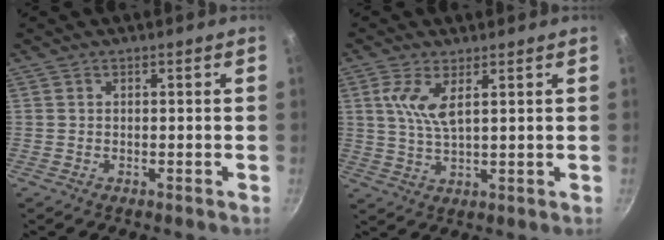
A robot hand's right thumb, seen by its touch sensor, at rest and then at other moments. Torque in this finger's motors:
{"motor_torque": [-0.37, 1.12, 0.51, 0.24, 0.05]}